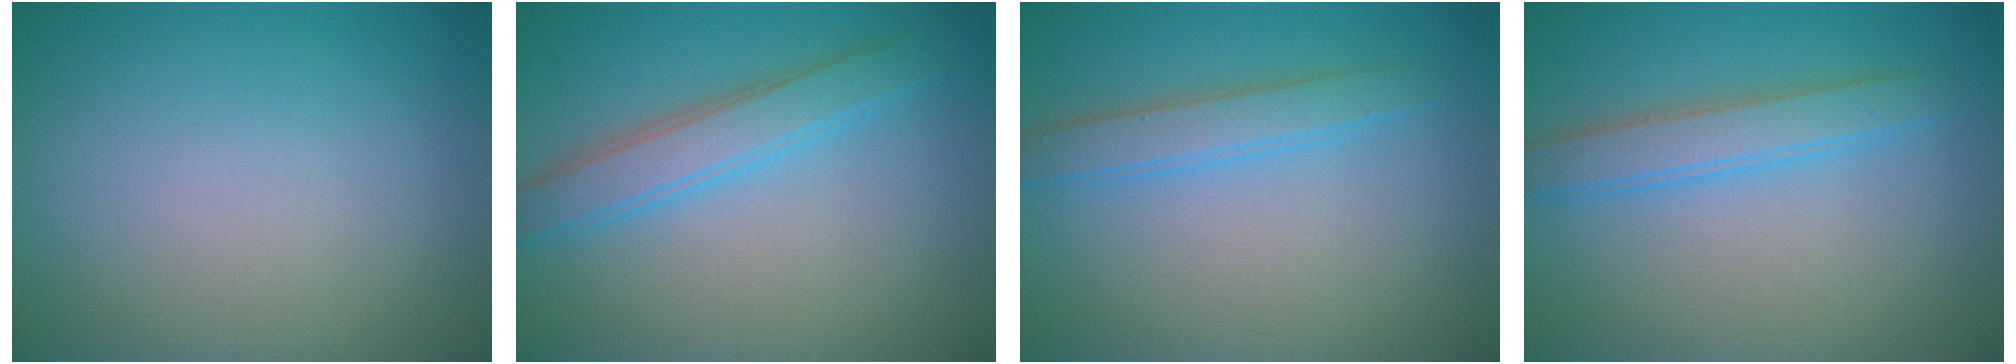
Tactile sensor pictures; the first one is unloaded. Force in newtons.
{"total": 3.3, "press": 3.3, "slide": 0.1}
{"total": 2.5, "press": 2.5, "slide": 0.1}
{"total": 3.0, "press": 2.9, "slide": 0.2}